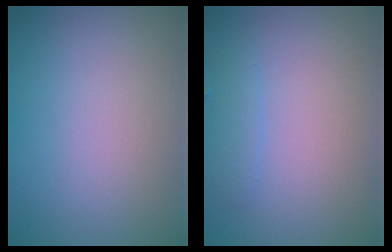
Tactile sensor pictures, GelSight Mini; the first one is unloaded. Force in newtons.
{"total": 1.3, "press": 1.3, "slide": 0.1}